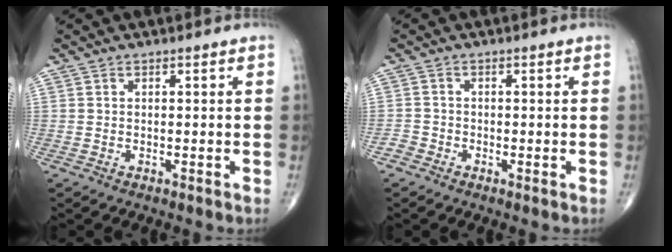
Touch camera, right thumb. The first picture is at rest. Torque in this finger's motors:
{"motor_torque": [0.20, 0.00, -0.09, -0.23, 0.00]}